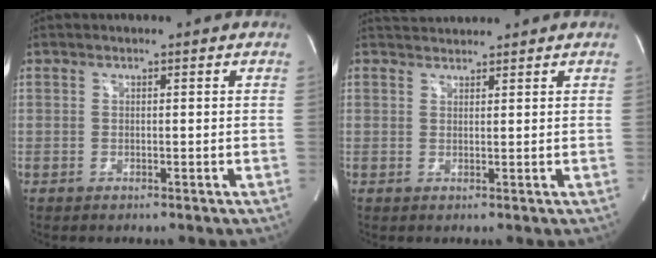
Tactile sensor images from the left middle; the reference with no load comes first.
{"total": 3.0, "force": [3.0, 0.0, 0.2], "torque": [-0.010, 0.023, 0.059]}